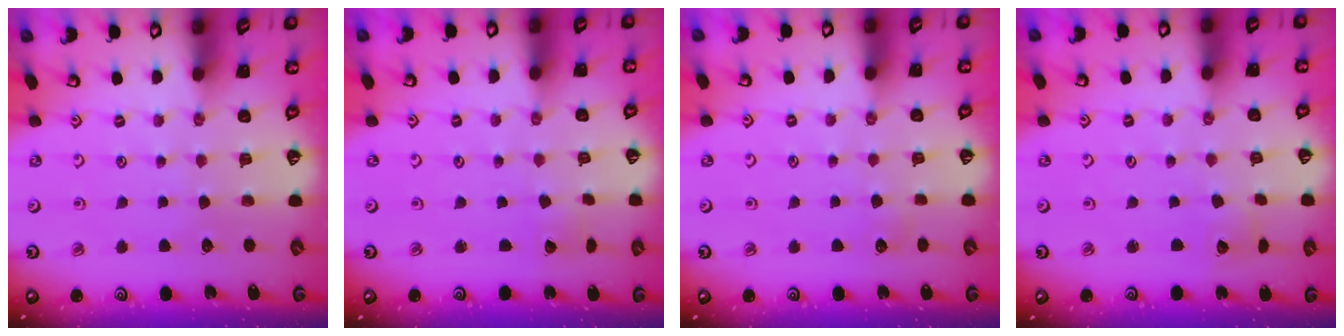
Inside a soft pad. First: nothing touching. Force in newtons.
{"total": 2.6, "press": 2.6, "slide": 0.4}
{"total": 3.7, "press": 3.7, "slide": 0.4}
{"total": 2.6, "press": 2.6, "slide": 0.4}